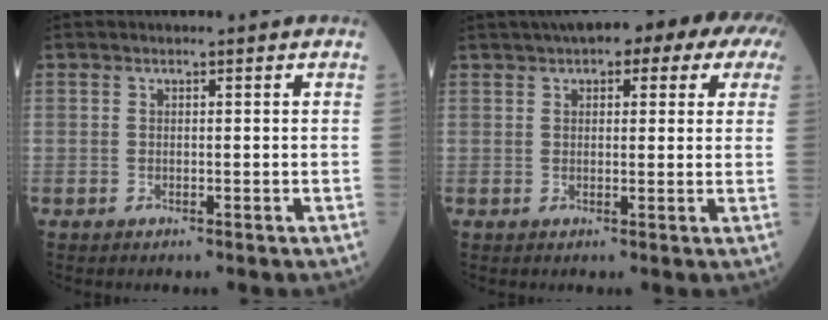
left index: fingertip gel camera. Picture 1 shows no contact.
{"total": 14.6, "force": [8.8, 4.8, 10.5], "torque": [-0.146, 0.056, 0.105]}